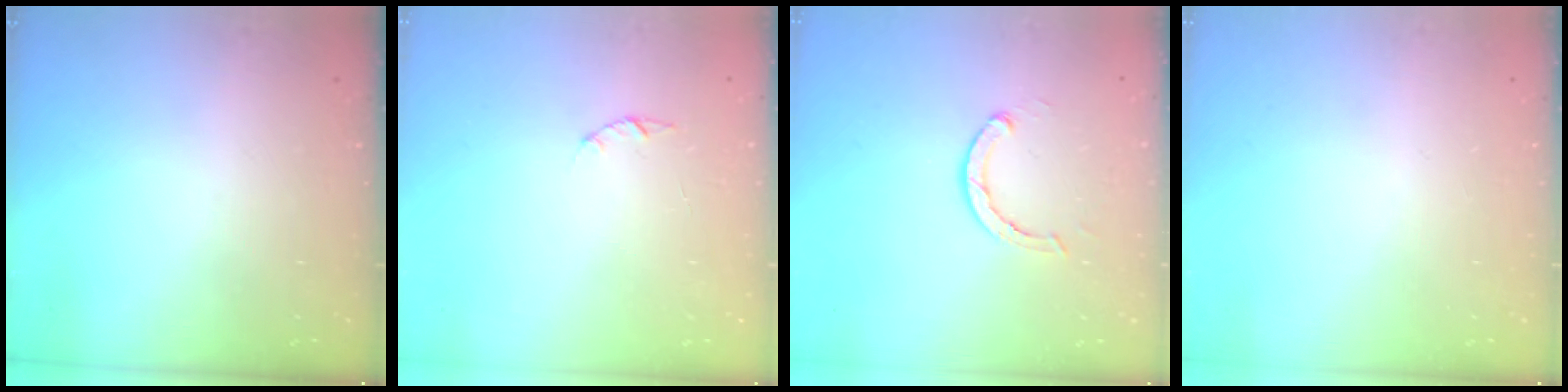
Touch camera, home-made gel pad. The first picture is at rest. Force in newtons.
{"total": 1.4, "press": 1.4, "slide": 0.3}
{"total": 2.9, "press": 2.9, "slide": 0.5}
{"total": 0.0}